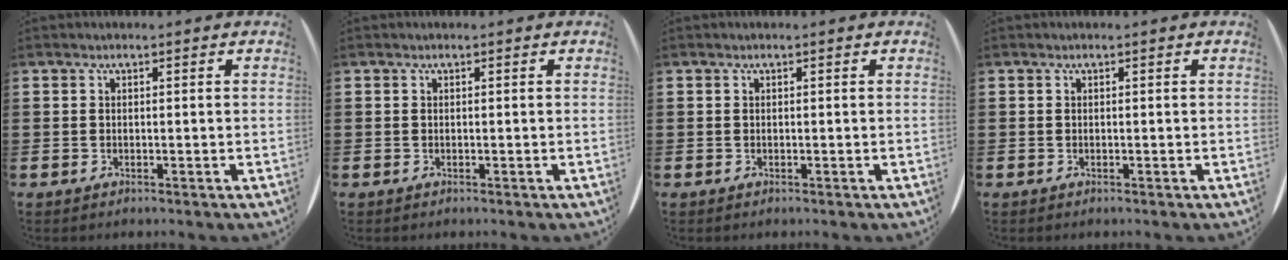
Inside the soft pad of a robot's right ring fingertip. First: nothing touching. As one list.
[{"total": 0.0}, {"total": 0.0}, {"total": 0.0}]